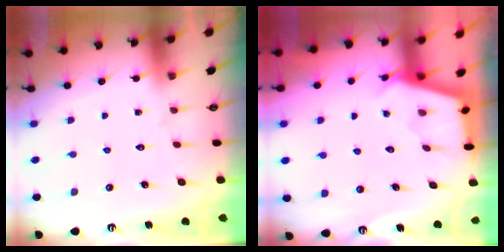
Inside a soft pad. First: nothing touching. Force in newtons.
{"total": 3.0, "press": 2.9, "slide": 0.3}